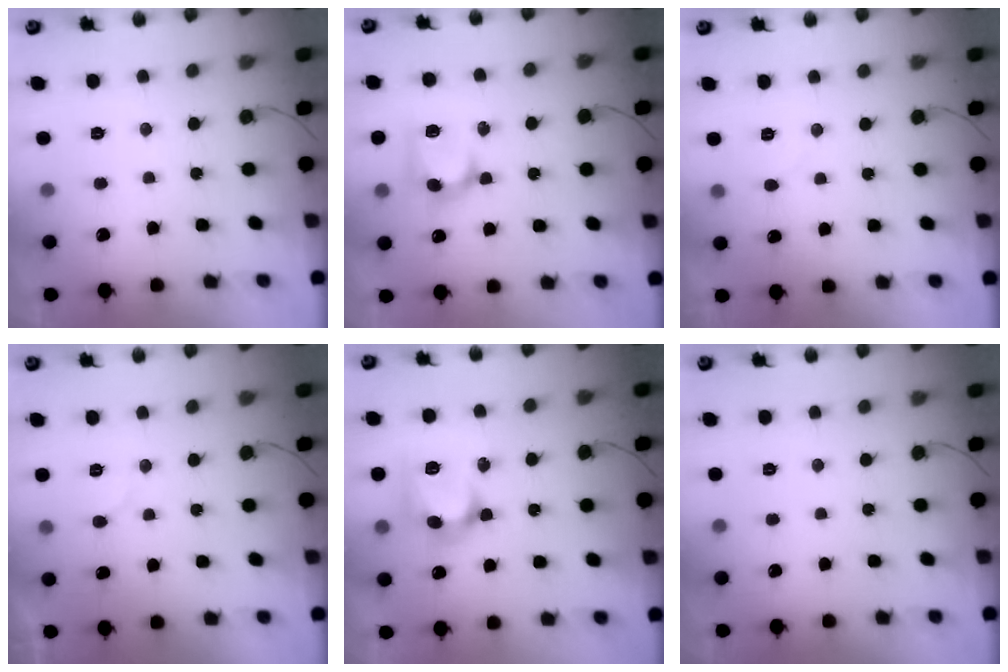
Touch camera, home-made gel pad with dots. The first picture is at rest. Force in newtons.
{"total": 10.3, "press": 10.3, "slide": 0.6}
{"total": 2.9, "press": 2.9, "slide": 0.2}
{"total": 5.9, "press": 5.9, "slide": 0.4}
{"total": 13.5, "press": 13.5, "slide": 0.7}
{"total": 0.0}